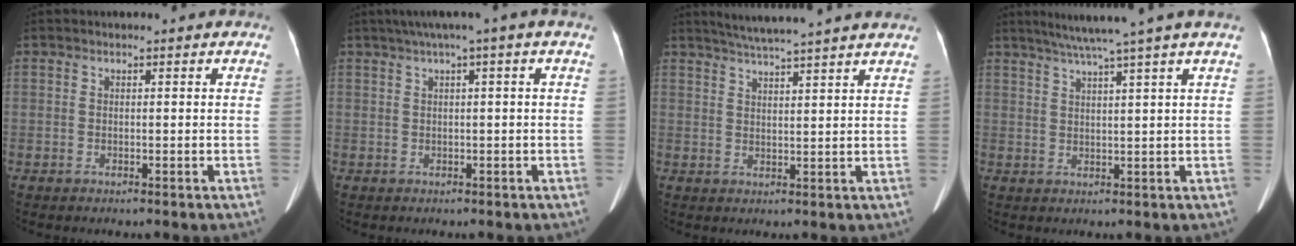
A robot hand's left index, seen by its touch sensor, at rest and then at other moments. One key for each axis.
{"total": 3.2, "fx": 1.5, "fy": -0.3, "fz": 2.8, "tx": -0.048, "ty": 0.028, "tz": 0.030}
{"total": 11.1, "fx": 9.7, "fy": -1.2, "fz": 5.1, "tx": -0.087, "ty": 0.018, "tz": 0.128}
{"total": 8.5, "fx": 6.5, "fy": -2.2, "fz": 5.1, "tx": -0.077, "ty": 0.015, "tz": 0.090}